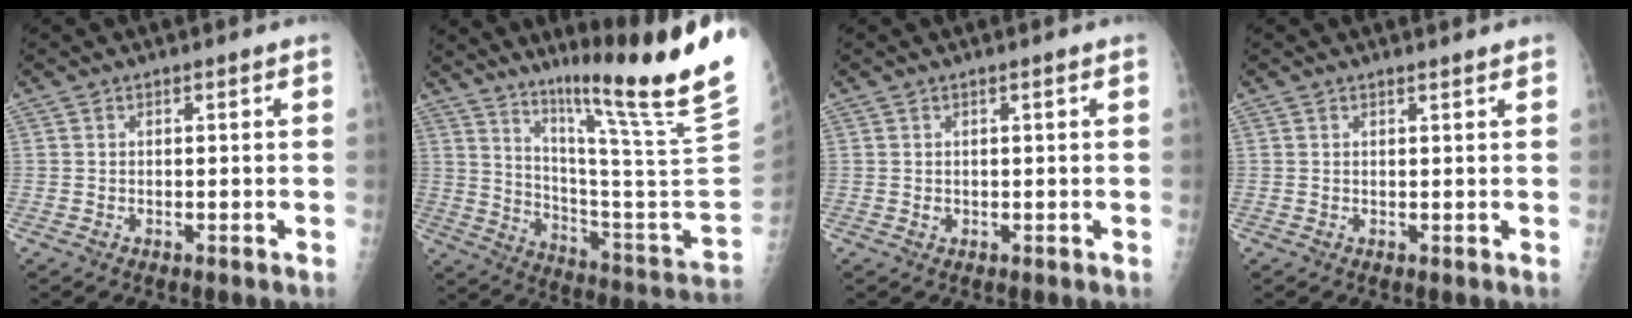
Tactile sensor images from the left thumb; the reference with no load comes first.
{"total": 28.3, "force": [18.9, -0.1, 21.1], "torque": [-0.297, -0.128, 0.290]}
{"total": 0.7, "force": [0.2, 0.3, 0.6], "torque": [-0.007, -0.001, 0.007]}
{"total": 1.0, "force": [0.9, 0.0, 0.4], "torque": [-0.004, -0.004, 0.014]}